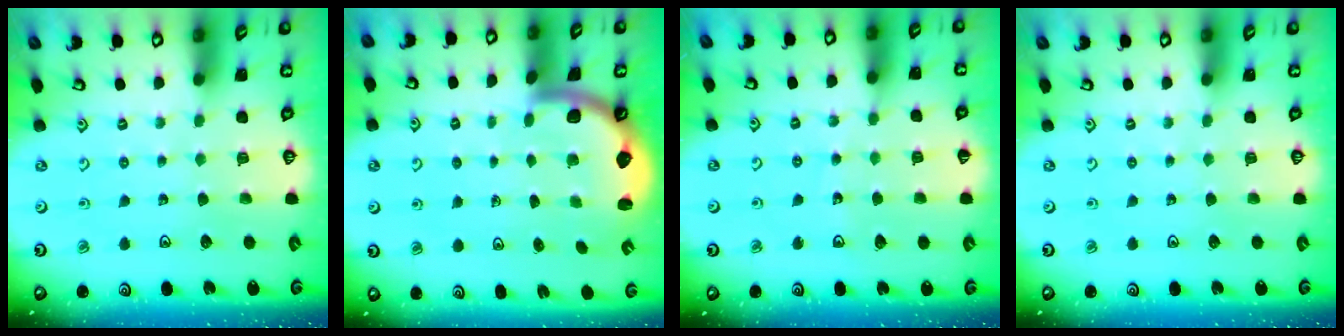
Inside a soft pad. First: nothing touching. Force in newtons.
{"total": 2.2, "press": 2.2, "slide": 0.3}
{"total": 6.4, "press": 6.1, "slide": 2.0}
{"total": 0.0}